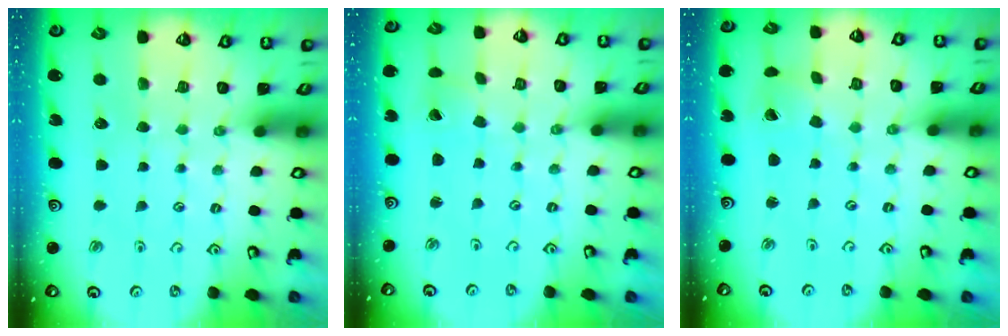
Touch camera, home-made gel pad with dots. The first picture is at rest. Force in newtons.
{"total": 1.3, "press": 1.3, "slide": 0.1}
{"total": 1.2, "press": 1.2, "slide": 0.2}